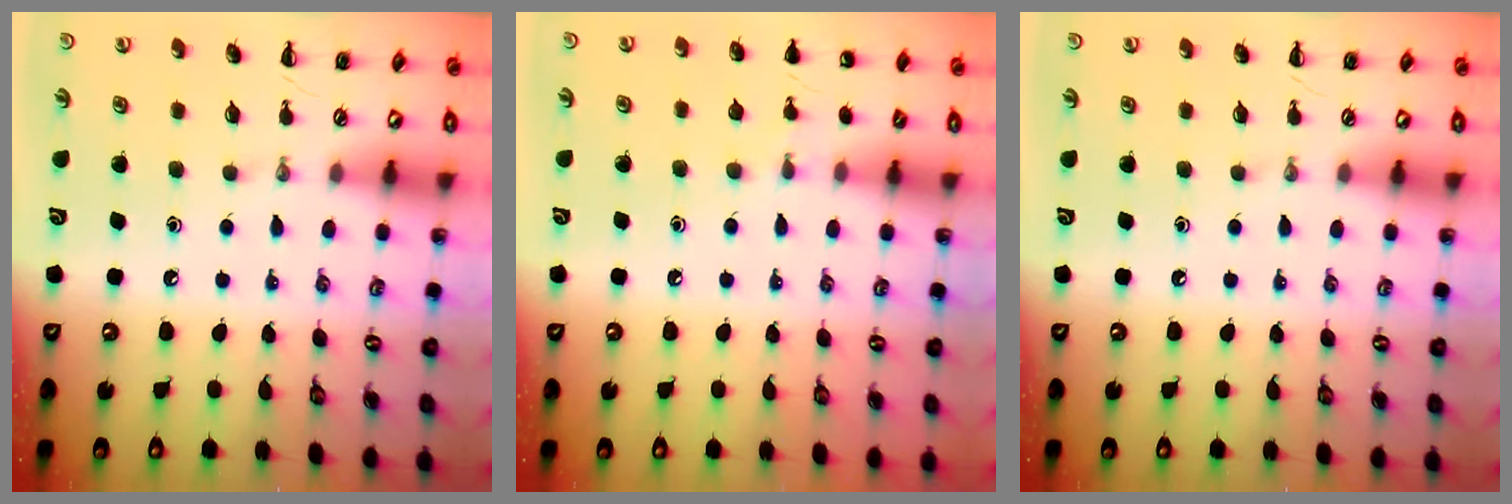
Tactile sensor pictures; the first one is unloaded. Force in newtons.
{"total": 6.1, "press": 5.9, "slide": 1.5}
{"total": 0.0}